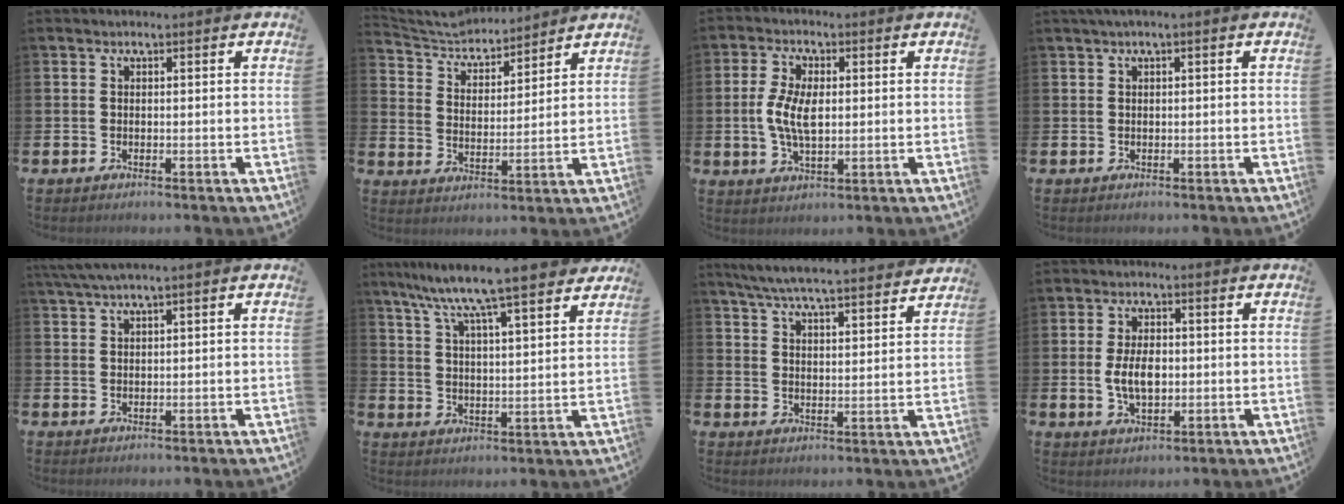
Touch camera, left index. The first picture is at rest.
{"total": 5.6, "force": [5.4, 1.4, 0.4], "torque": [-0.034, -0.039, 0.093]}
{"total": 5.9, "force": [0.4, 2.9, 5.1], "torque": [-0.081, 0.004, 0.005]}
{"total": 0.9, "force": [0.2, 0.0, 0.9], "torque": [-0.023, 0.005, 0.006]}
{"total": 2.8, "force": [2.1, -0.1, 1.9], "torque": [-0.048, 0.005, 0.040]}
{"total": 9.7, "force": [8.8, 0.6, 4.0], "torque": [-0.110, -0.051, 0.152]}
{"total": 6.6, "force": [6.3, 0.2, 1.9], "torque": [-0.055, -0.042, 0.110]}
{"total": 5.3, "force": [0.0, 3.0, 4.3], "torque": [-0.076, 0.002, -0.006]}